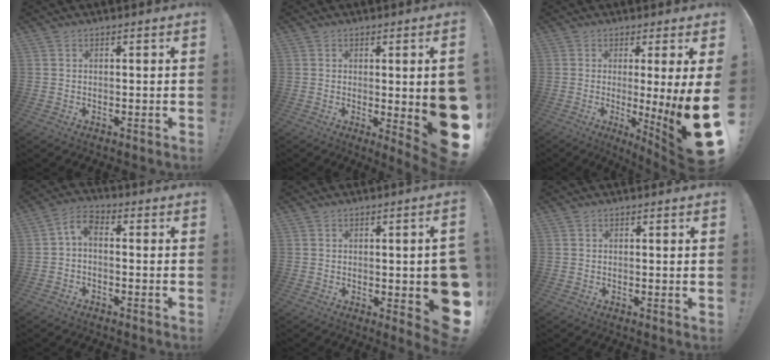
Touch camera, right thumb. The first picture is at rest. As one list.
[{"total": 12.6, "force": [-0.2, 2.4, 12.4], "torque": [-0.143, -0.030, 0.008]}, {"total": 14.4, "force": [-0.6, -0.5, 14.3], "torque": [-0.195, -0.039, -0.005]}, {"total": 4.6, "force": [-0.7, 2.3, 3.9], "torque": [-0.092, 0.003, -0.013]}, {"total": 10.5, "force": [-1.3, 2.8, 10.1], "torque": [-0.107, -0.013, -0.010]}, {"total": 0.7, "force": [0.2, -0.2, 0.6], "torque": [-0.006, -0.002, 0.001]}]